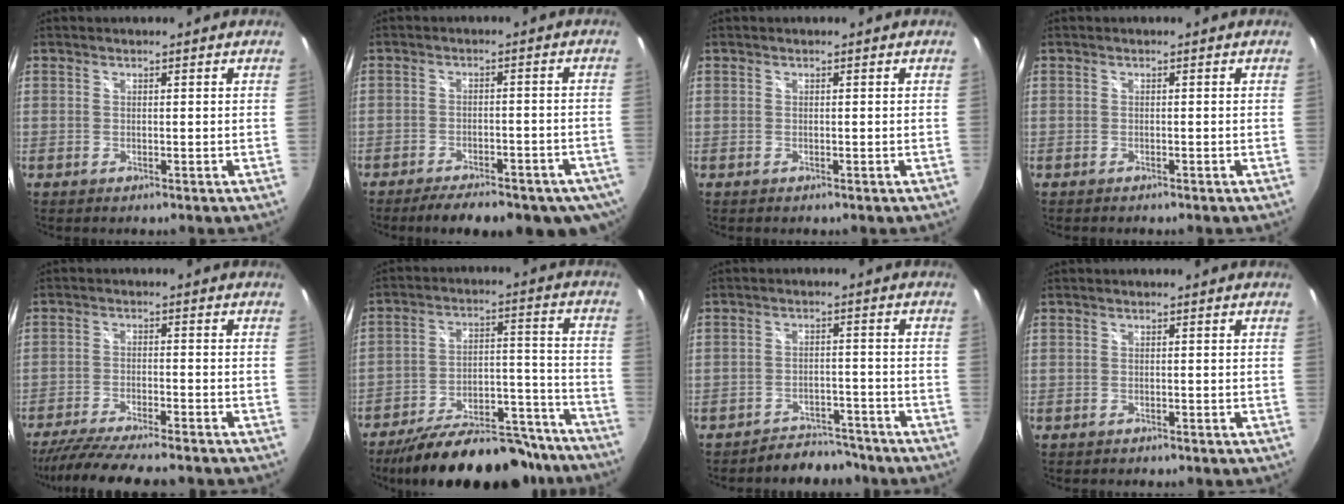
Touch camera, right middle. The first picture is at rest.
{"total": 15.1, "force": [-11.1, 5.1, 8.8], "torque": [-0.148, -0.027, -0.140]}
{"total": 0.0}
{"total": 0.7, "force": [-0.7, 0.1, 0.2], "torque": [-0.005, -0.001, -0.009]}
{"total": 15.4, "force": [-13.3, 1.7, 7.4], "torque": [-0.149, -0.029, -0.211]}
{"total": 24.9, "force": [-20.8, 8.4, 10.9], "torque": [-0.180, 0.017, -0.268]}
{"total": 7.0, "force": [-6.5, 2.6, 0.6], "torque": [-0.019, 0.013, -0.083]}
{"total": 1.1, "force": [-1.0, 0.4, 0.4], "torque": [-0.011, -0.001, -0.012]}